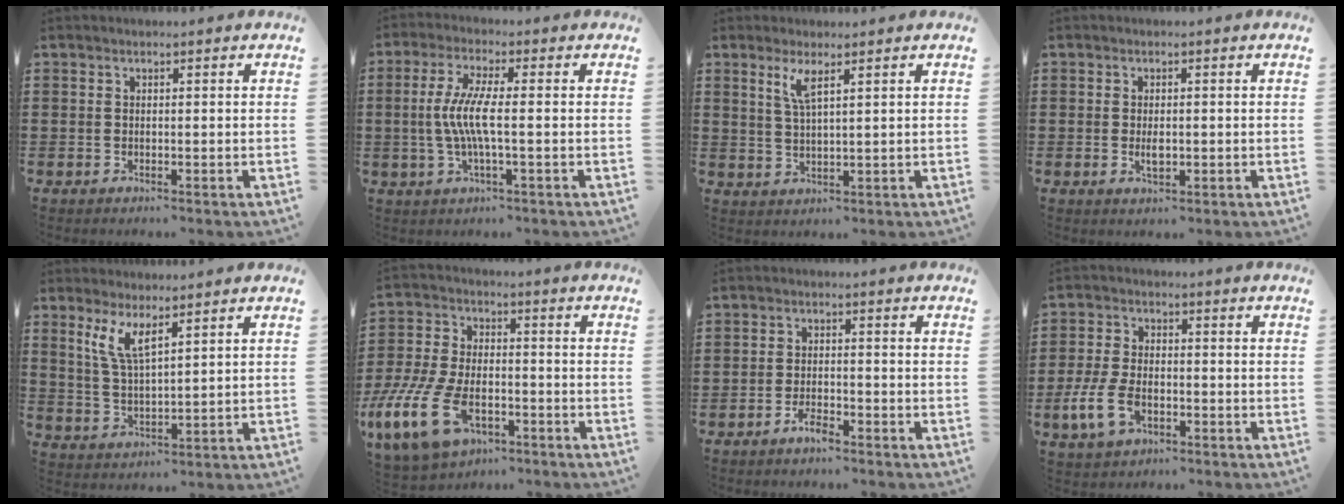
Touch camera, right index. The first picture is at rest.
{"total": 6.3, "force": [-0.7, 0.8, 6.2], "torque": [-0.140, -0.013, -0.025]}
{"total": 3.5, "force": [1.9, 0.5, 2.8], "torque": [-0.061, 0.001, 0.033]}
{"total": 2.1, "force": [-0.1, 0.9, 1.8], "torque": [-0.035, 0.000, -0.002]}
{"total": 5.1, "force": [3.0, 1.2, 4.0], "torque": [-0.088, 0.001, 0.053]}
{"total": 10.7, "force": [-5.4, 5.1, 7.7], "torque": [-0.185, 0.007, -0.105]}
{"total": 2.9, "force": [-2.2, 0.8, 1.7], "torque": [-0.036, 0.004, -0.044]}
{"total": 4.8, "force": [-1.3, 2.3, 4.0], "torque": [-0.099, -0.010, -0.029]}